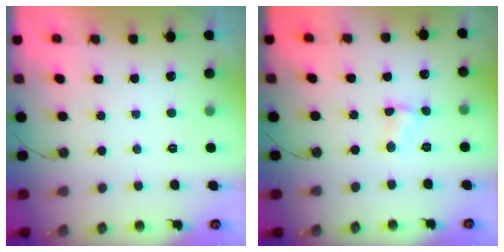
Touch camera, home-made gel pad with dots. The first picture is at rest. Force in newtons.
{"total": 2.8, "press": 2.8, "slide": 0.4}